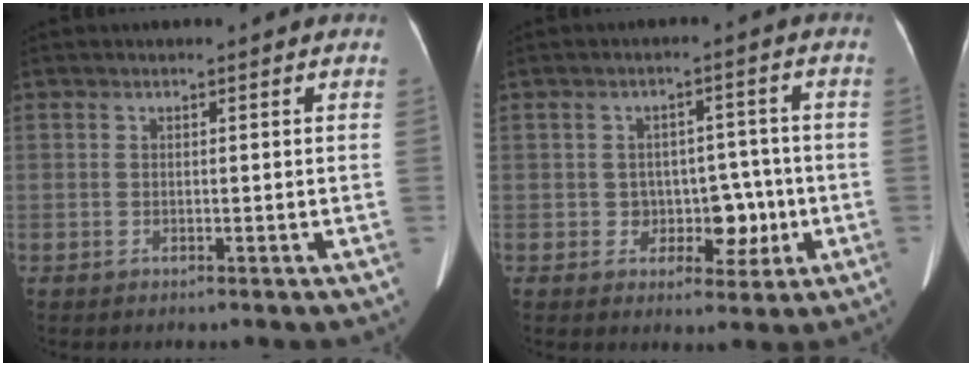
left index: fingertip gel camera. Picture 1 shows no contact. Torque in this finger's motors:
{"motor_torque": [0.04, 0.02, 0.06, 0.00]}